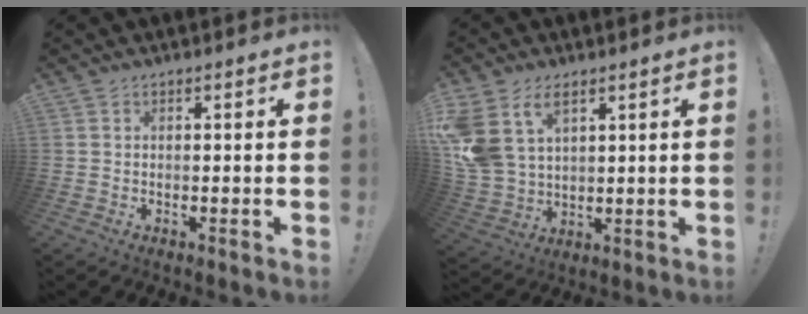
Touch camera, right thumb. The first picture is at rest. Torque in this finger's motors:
{"motor_torque": [0.48, 0.90, 1.38, 0.56, 0.16]}